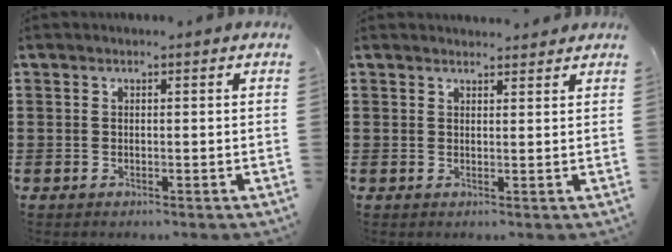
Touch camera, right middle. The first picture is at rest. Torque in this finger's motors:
{"motor_torque": [-0.11, 0.03, 0.06, -0.02]}